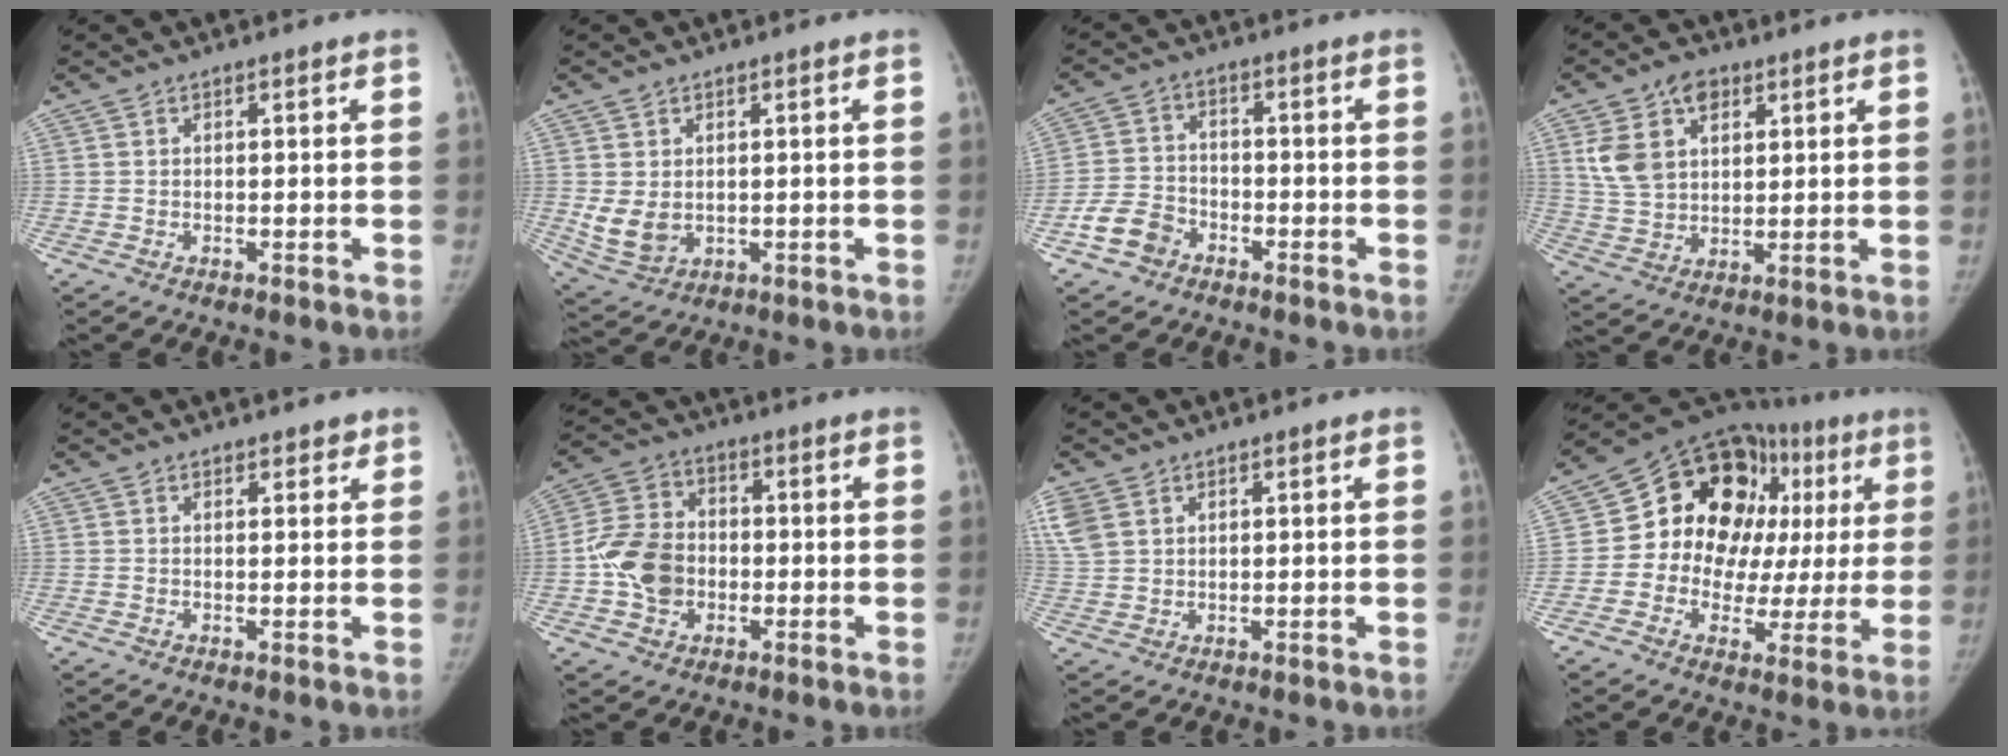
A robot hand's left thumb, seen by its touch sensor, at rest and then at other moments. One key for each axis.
{"total": 5.5, "fx": 0.2, "fy": 4.2, "fz": 3.6, "tx": -0.058, "ty": -0.018, "tz": 0.022}
{"total": 6.4, "fx": -3.8, "fy": 4.7, "fz": 2.3, "tx": -0.037, "ty": 0.022, "tz": -0.071}
{"total": 10.1, "fx": 4.3, "fy": 6.8, "fz": 6.1, "tx": -0.092, "ty": -0.007, "tz": 0.085}
{"total": 1.8, "fx": 1.4, "fy": 1.0, "fz": 0.6, "tx": 0.007, "ty": -0.007, "tz": 0.014}
{"total": 10.4, "fx": -1.7, "fy": 8.2, "fz": 6.2, "tx": -0.099, "ty": 0.021, "tz": -0.038}
{"total": 7.5, "fx": 3.5, "fy": 5.2, "fz": 4.0, "tx": -0.111, "ty": 0.008, "tz": 0.080}
{"total": 22.9, "fx": 4.7, "fy": 15.6, "fz": 16.1, "tx": -0.160, "ty": 0.037, "tz": 0.067}